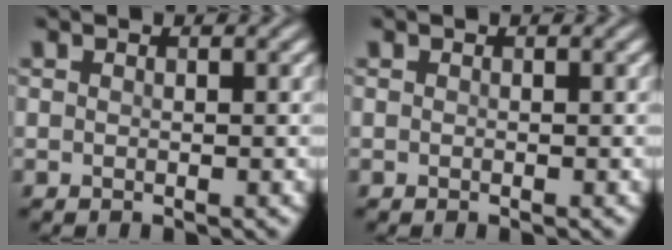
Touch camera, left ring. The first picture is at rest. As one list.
[{"total": 0.0}]